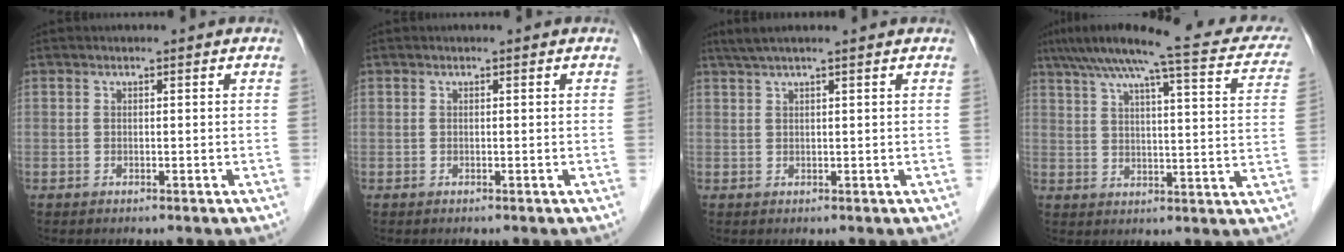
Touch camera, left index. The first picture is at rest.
{"total": 0.0}
{"total": 5.2, "force": [4.2, -0.6, 3.0], "torque": [-0.048, 0.031, 0.071]}
{"total": 22.0, "force": [17.9, 3.4, 12.4], "torque": [-0.186, 0.026, 0.218]}